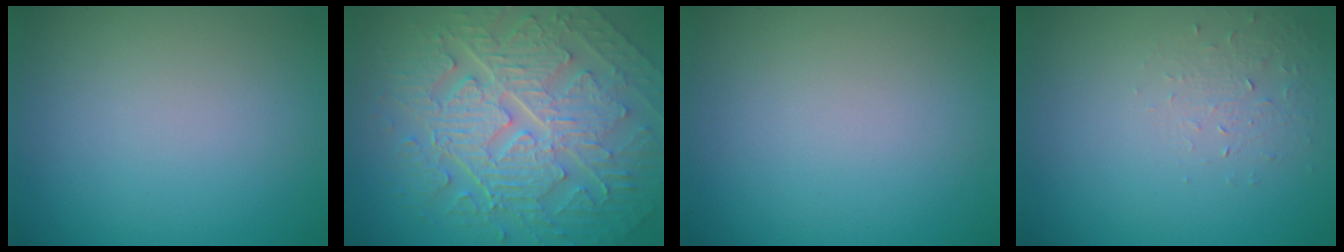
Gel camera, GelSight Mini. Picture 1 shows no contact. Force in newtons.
{"total": 10.2, "press": 6.8, "slide": 7.5}
{"total": 0.0}
{"total": 1.3, "press": 0.6, "slide": 1.2}